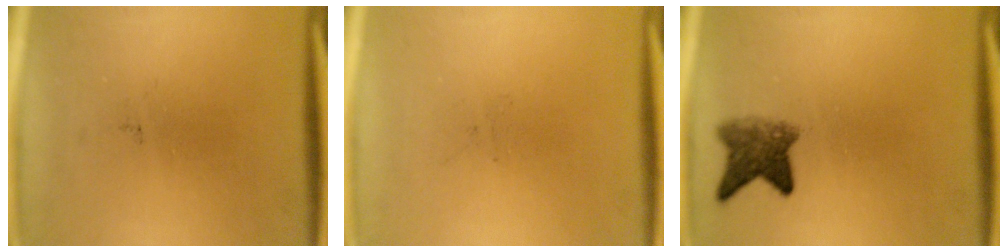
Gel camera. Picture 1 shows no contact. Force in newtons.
{"total": 0.0}
{"total": 4.5}